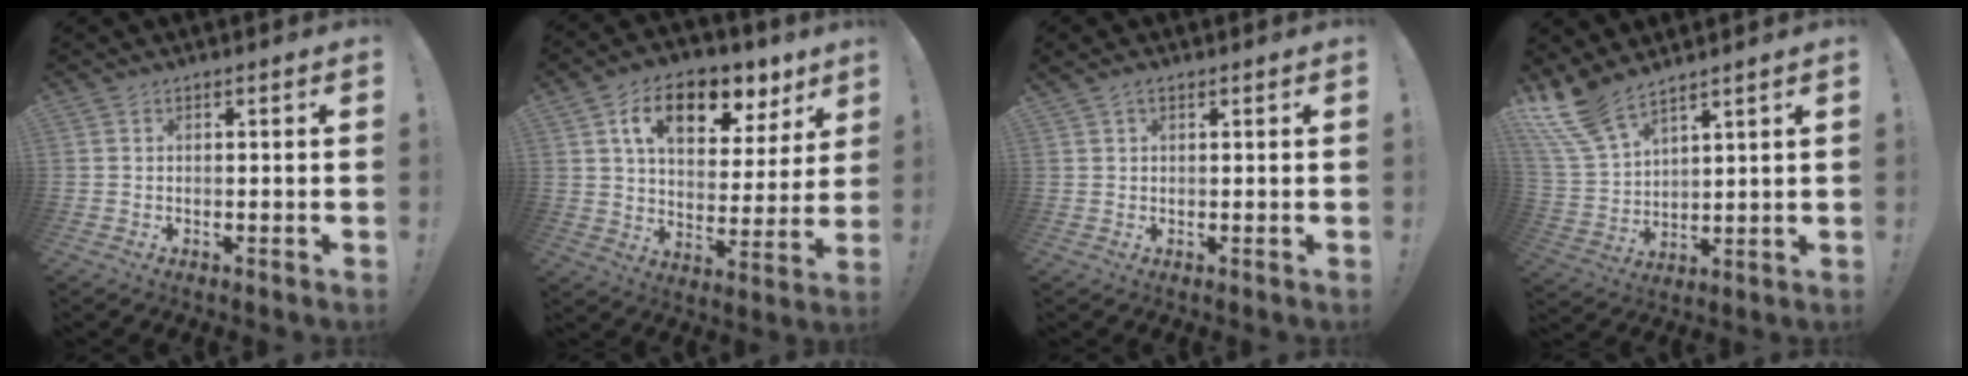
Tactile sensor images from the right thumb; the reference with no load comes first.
{"total": 15.6, "force": [8.7, 8.4, 9.8], "torque": [-0.147, -0.042, 0.147]}
{"total": 1.8, "force": [1.2, 0.8, 1.2], "torque": [-0.015, -0.002, 0.020]}
{"total": 10.9, "force": [9.0, 3.6, 4.8], "torque": [-0.107, -0.049, 0.174]}